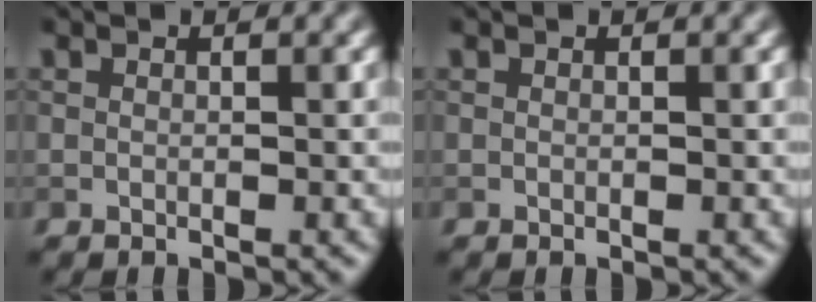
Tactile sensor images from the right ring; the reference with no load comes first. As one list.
[{"total": 0.0}]